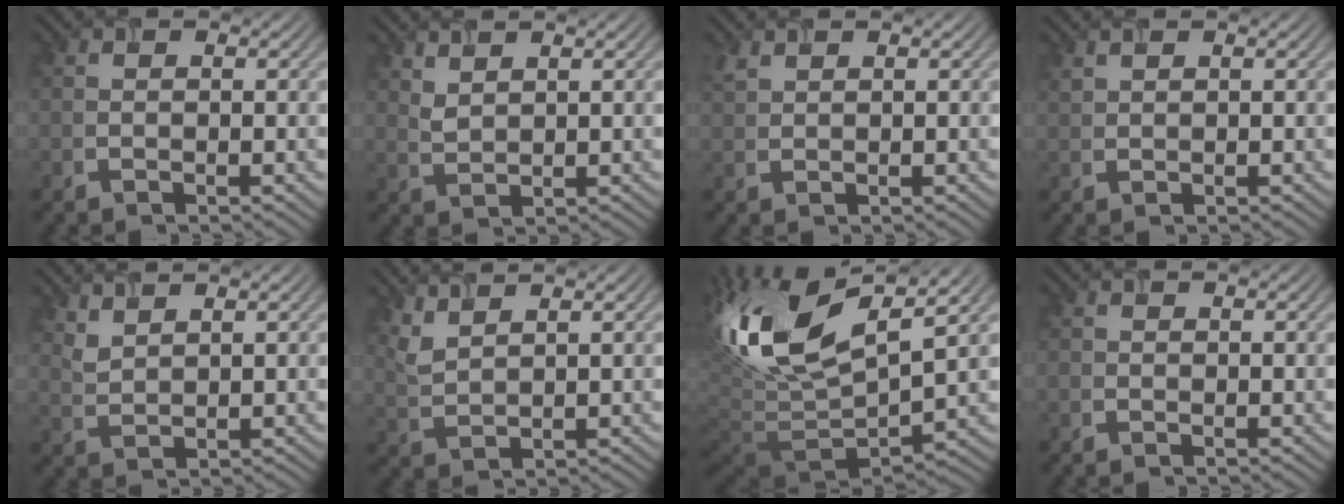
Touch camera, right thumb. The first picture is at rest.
{"total": 2.6, "force": [2.1, 0.8, 1.3], "torque": [-0.031, -0.001, 0.047]}
{"total": 1.7, "force": [1.3, 0.6, 0.8], "torque": [-0.027, 0.004, 0.034]}
{"total": 1.1, "force": [1.0, 0.3, 0.4], "torque": [-0.019, 0.003, 0.026]}
{"total": 2.6, "force": [2.2, 0.6, 1.2], "torque": [-0.033, 0.000, 0.054]}
{"total": 3.5, "force": [2.9, 0.7, 1.8], "torque": [-0.054, 0.004, 0.067]}
{"total": 16.7, "force": [5.3, 7.6, 13.9], "torque": [-0.314, 0.011, 0.095]}
{"total": 0.5, "force": [-0.3, 0.4, 0.0], "torque": [-0.001, -0.007, -0.007]}